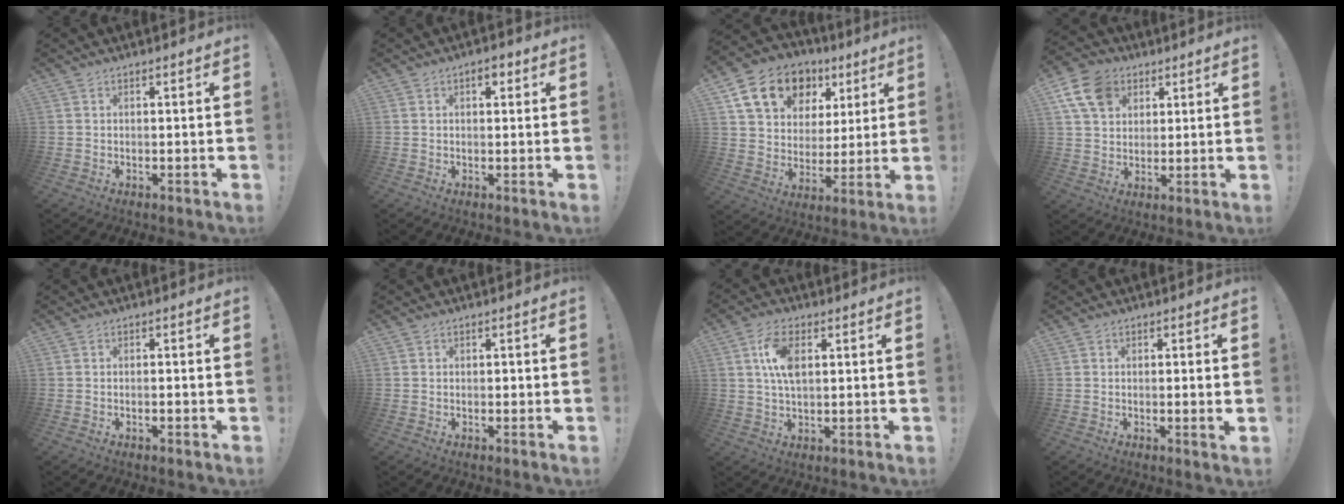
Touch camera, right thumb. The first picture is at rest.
{"total": 2.7, "force": [1.1, 1.4, 2.0], "torque": [-0.019, -0.001, 0.013]}
{"total": 17.7, "force": [9.2, 12.7, 8.1], "torque": [-0.128, -0.035, 0.181]}
{"total": 12.6, "force": [5.6, 9.5, 6.1], "torque": [-0.097, -0.014, 0.114]}
{"total": 1.1, "force": [-0.9, 0.0, 0.7], "torque": [-0.017, 0.003, -0.015]}
{"total": 0.9, "force": [-0.4, 0.7, 0.3], "torque": [-0.010, 0.006, -0.007]}
{"total": 8.5, "force": [2.3, 4.2, 7.1], "torque": [-0.134, -0.002, 0.037]}
{"total": 2.1, "force": [-0.1, -0.2, 2.1], "torque": [-0.033, -0.004, -0.003]}